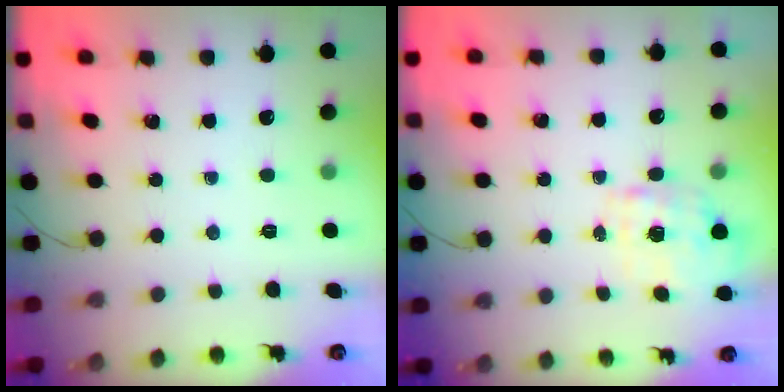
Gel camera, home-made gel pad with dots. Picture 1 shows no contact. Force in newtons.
{"total": 1.7, "press": 1.6, "slide": 0.6}